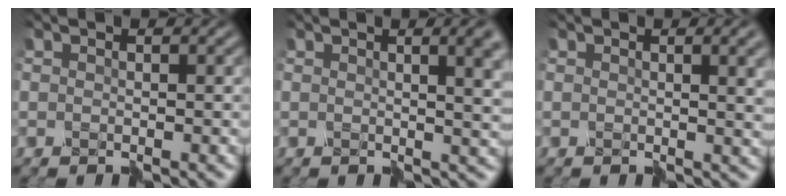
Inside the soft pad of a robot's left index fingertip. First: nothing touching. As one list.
[{"total": 7.3, "force": [2.3, 3.6, 5.9], "torque": [-0.027, 0.023, 0.020]}, {"total": 5.9, "force": [1.8, 2.7, 4.9], "torque": [-0.031, 0.007, 0.026]}]